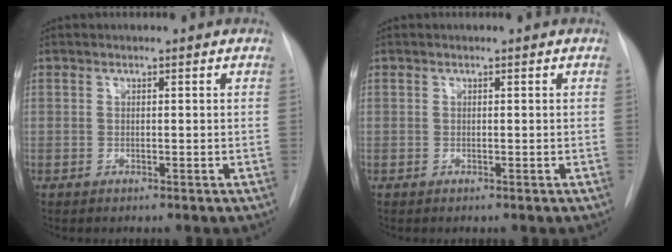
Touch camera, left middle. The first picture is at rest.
{"total": 0.0}